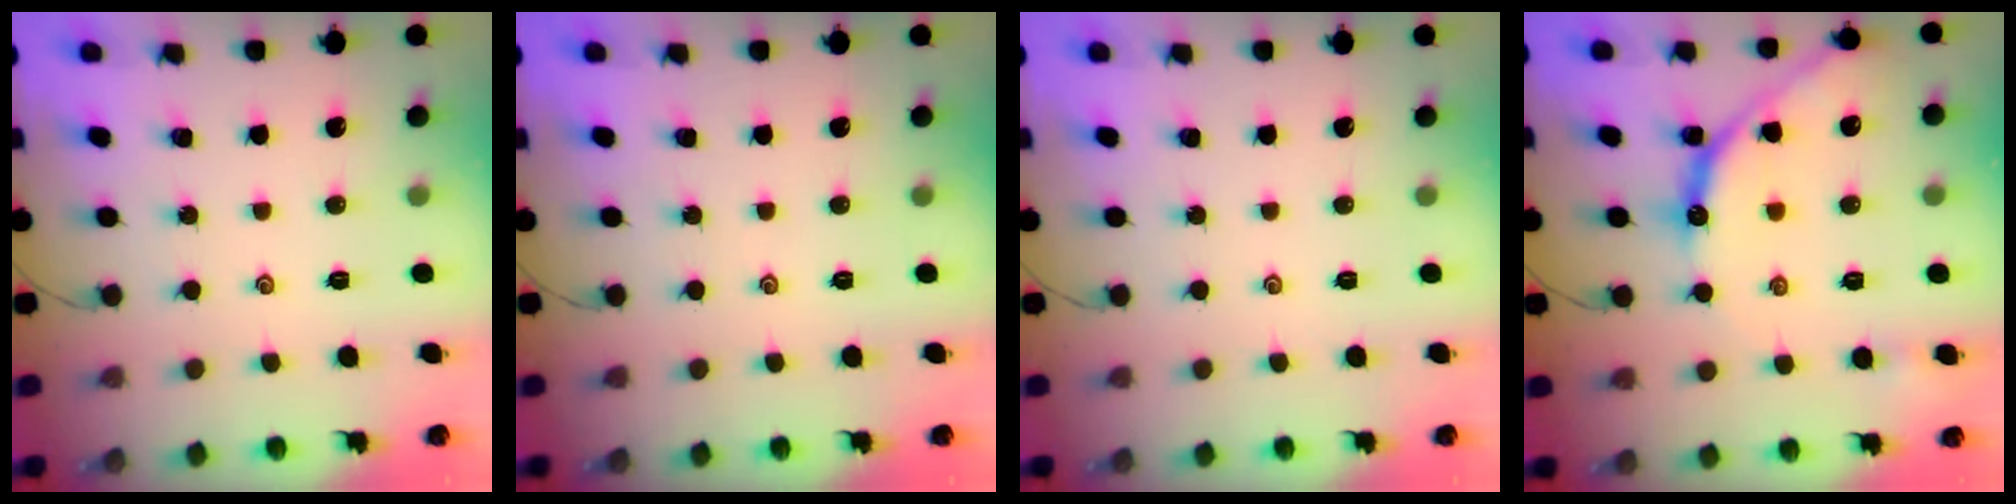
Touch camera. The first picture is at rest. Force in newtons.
{"total": 0.0}
{"total": 0.0}
{"total": 12.1, "press": 12.1, "slide": 0.8}